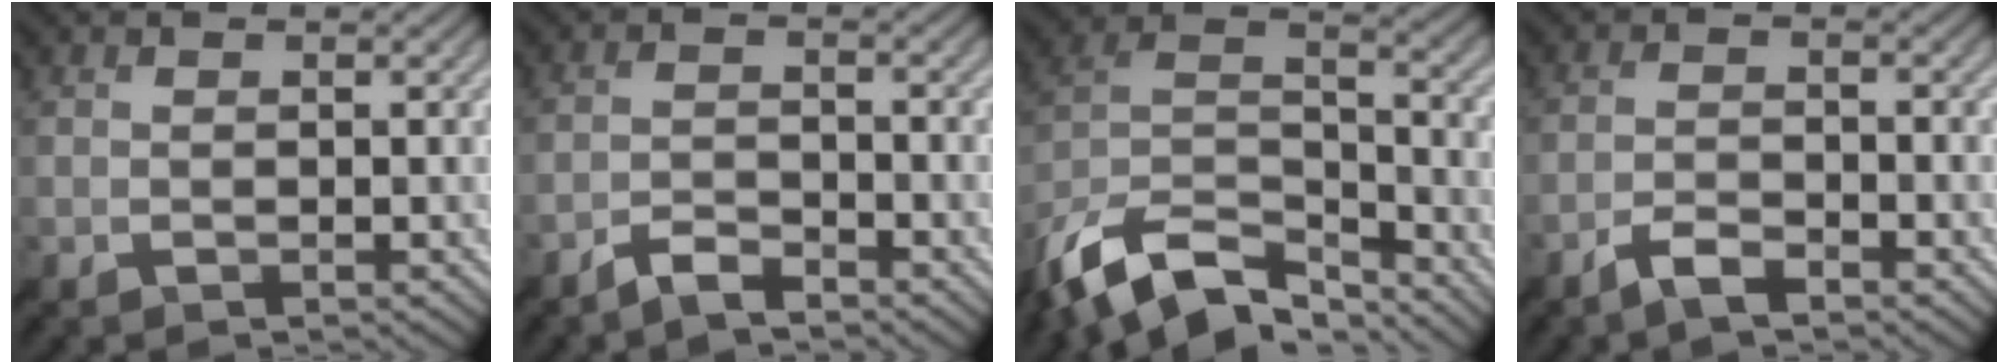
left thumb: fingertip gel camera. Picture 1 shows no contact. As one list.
[{"total": 3.1, "force": [-2.7, 0.5, 1.4], "torque": [-0.027, 0.002, -0.057]}, {"total": 14.5, "force": [-10.9, 5.9, 7.5], "torque": [-0.186, -0.008, -0.197]}, {"total": 3.1, "force": [-2.4, 0.6, 1.8], "torque": [-0.037, 0.002, -0.054]}]